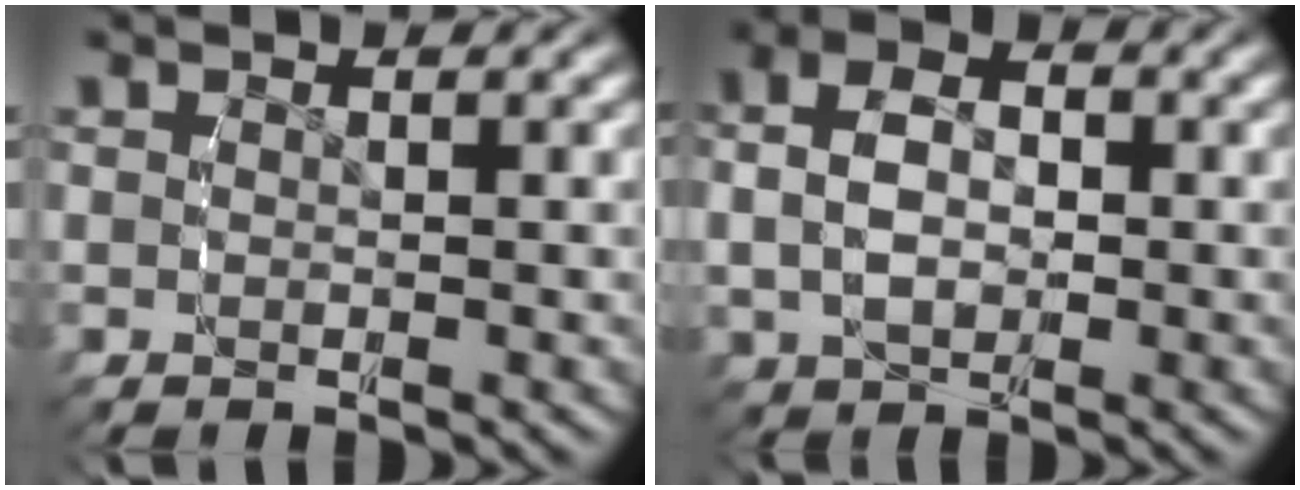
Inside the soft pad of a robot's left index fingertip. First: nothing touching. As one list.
[{"total": 5.6, "force": [0.5, 4.0, 3.9], "torque": [-0.079, -0.006, 0.013]}]